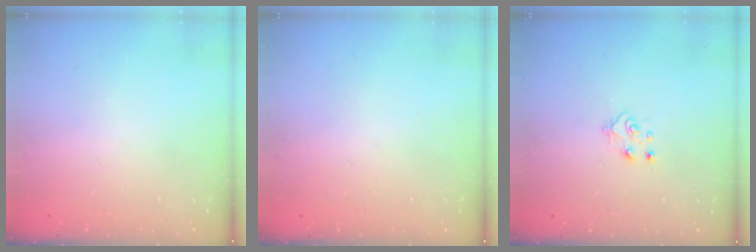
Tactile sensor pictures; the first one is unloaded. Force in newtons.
{"total": 0.0}
{"total": 6.1, "press": 6.1, "slide": 0.7}